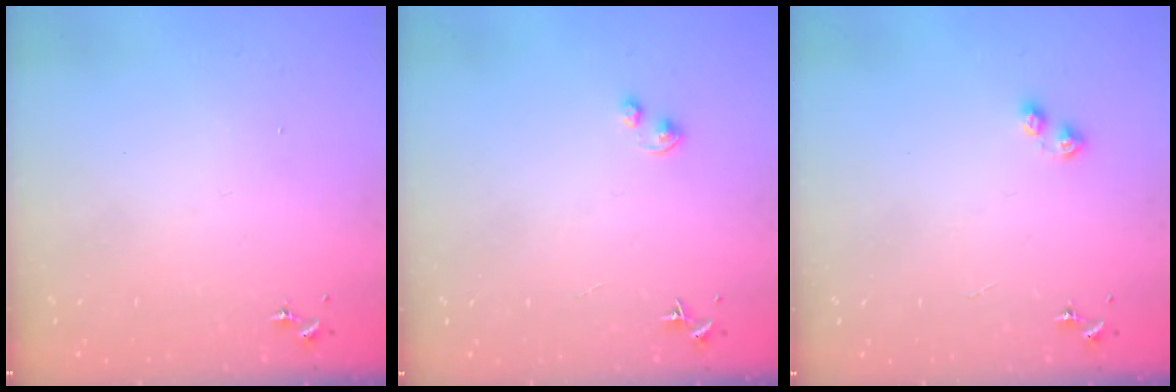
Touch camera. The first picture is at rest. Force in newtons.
{"total": 1.5, "press": 1.5, "slide": 0.4}
{"total": 4.3, "press": 4.3, "slide": 0.4}